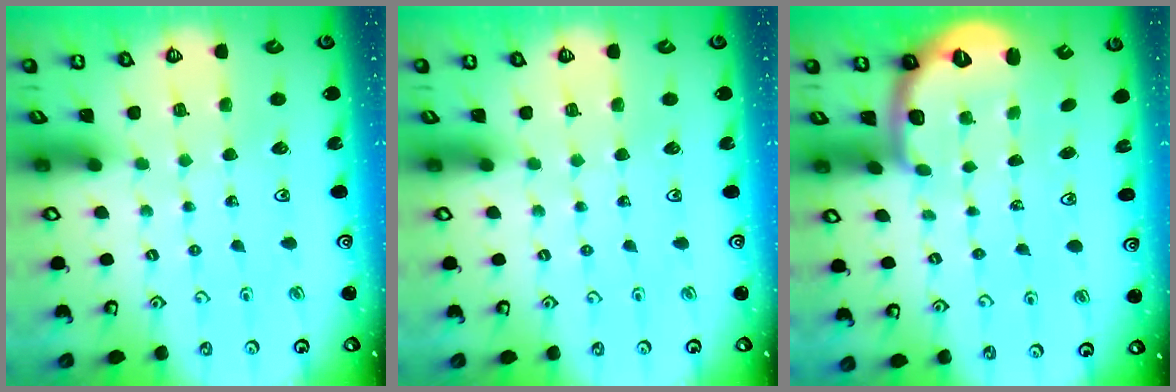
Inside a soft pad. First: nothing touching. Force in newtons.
{"total": 0.0}
{"total": 2.7, "press": 1.8, "slide": 2.0}